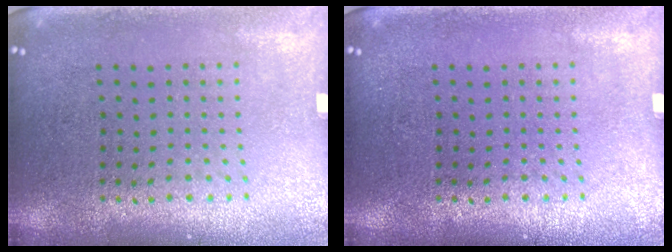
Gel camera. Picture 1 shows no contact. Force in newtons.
{"total": 0.0}